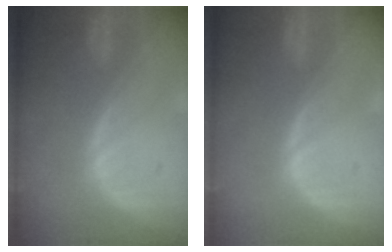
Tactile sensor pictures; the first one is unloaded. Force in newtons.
{"total": 0.0}